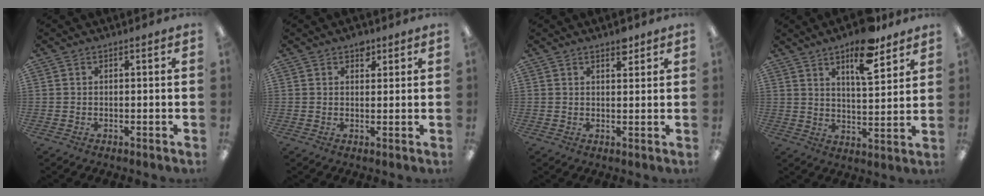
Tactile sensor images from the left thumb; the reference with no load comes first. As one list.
[{"total": 3.0, "force": [2.0, 1.8, 1.3], "torque": [-0.004, -0.007, 0.032]}, {"total": 3.2, "force": [2.4, 1.4, 1.6], "torque": [-0.004, -0.015, 0.037]}, {"total": 11.9, "force": [8.3, 4.0, 7.5], "torque": [-0.103, -0.047, 0.138]}]